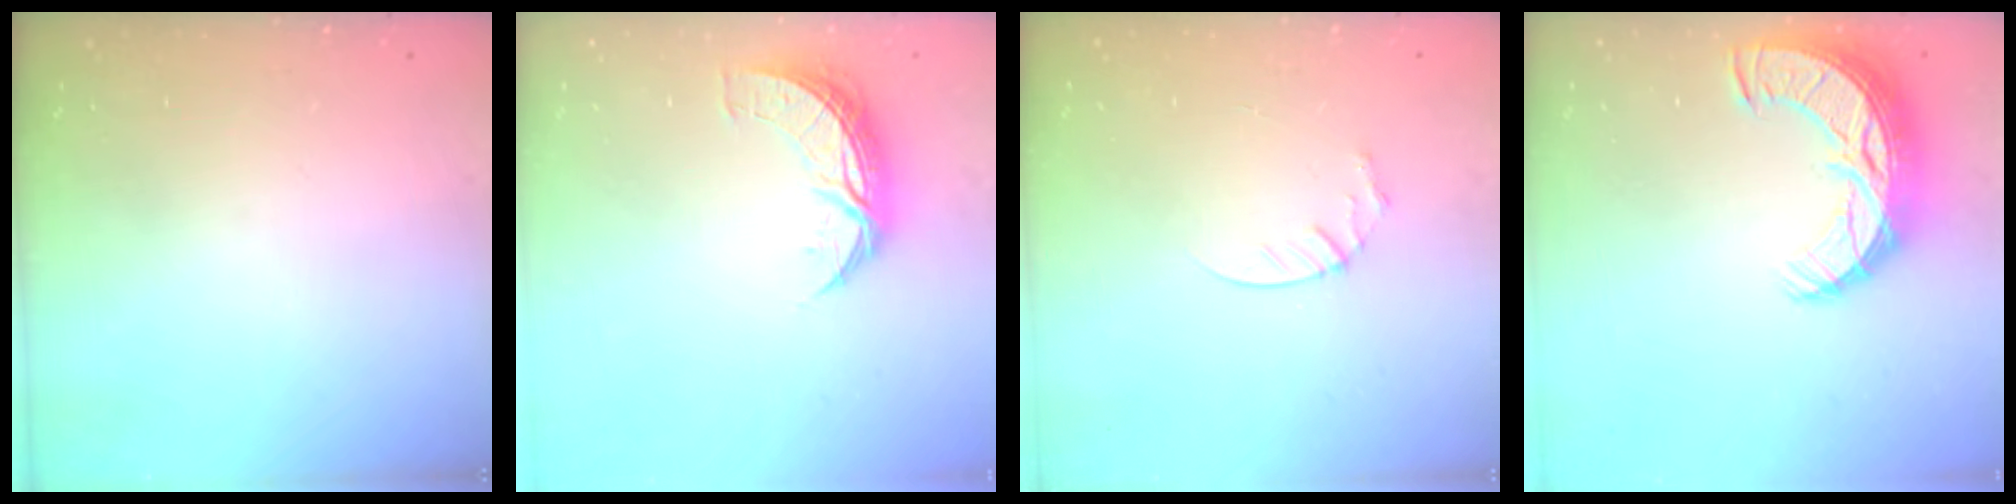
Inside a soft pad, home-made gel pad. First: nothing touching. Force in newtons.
{"total": 7.9, "press": 7.9, "slide": 0.1}
{"total": 3.6, "press": 3.6, "slide": 0.4}
{"total": 15.2, "press": 15.2, "slide": 1.0}